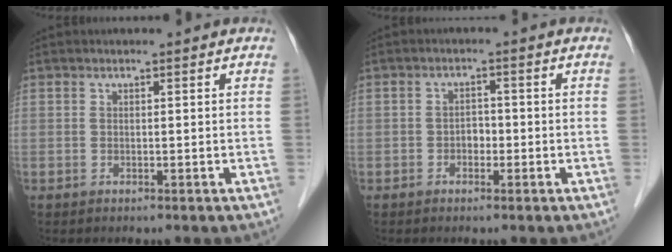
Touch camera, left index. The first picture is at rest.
{"total": 1.7, "force": [-0.6, 1.2, 1.1], "torque": [-0.013, 0.006, -0.011]}